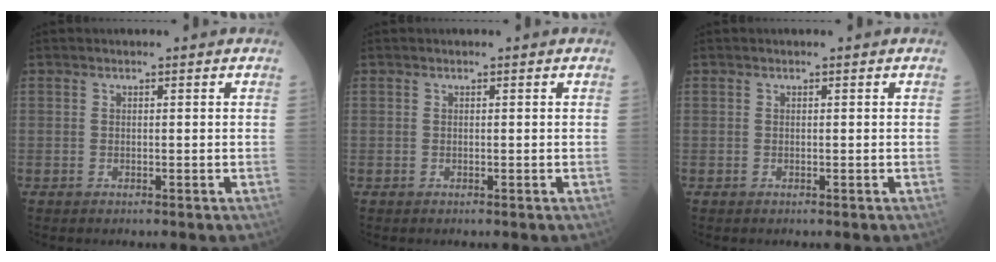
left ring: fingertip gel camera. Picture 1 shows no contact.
{"total": 0.0}
{"total": 0.0}